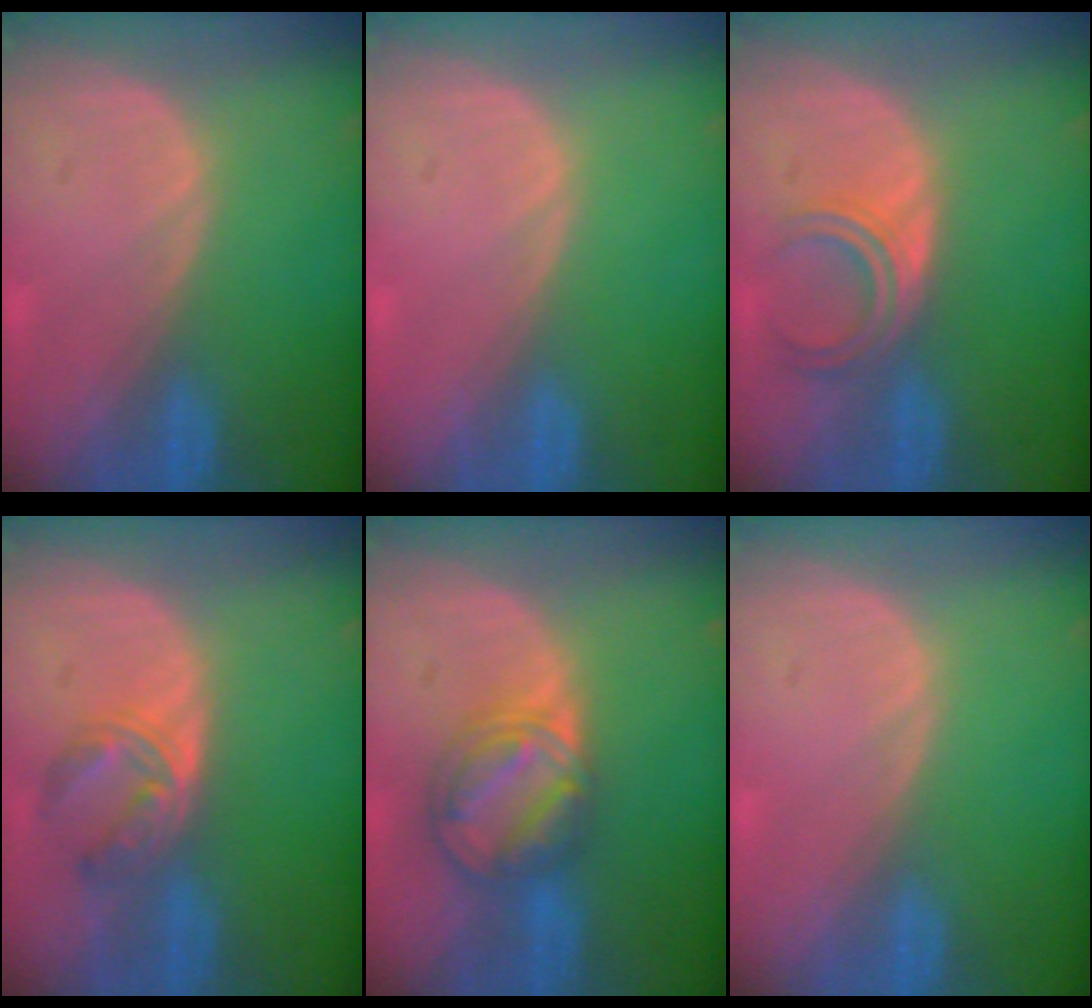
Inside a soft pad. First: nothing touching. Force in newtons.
{"total": 0.0}
{"total": 4.5, "press": 4.1, "slide": 1.9}
{"total": 5.5, "press": 4.9, "slide": 2.6}
{"total": 8.1, "press": 7.0, "slide": 4.1}
{"total": 0.0}